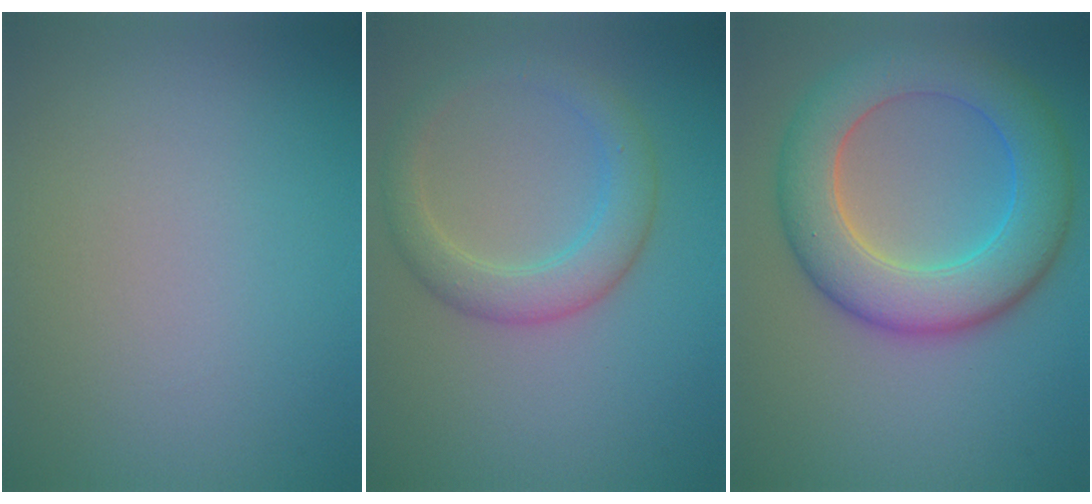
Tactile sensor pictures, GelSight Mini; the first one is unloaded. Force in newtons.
{"total": 3.7, "press": 3.7, "slide": 0.2}
{"total": 8.3, "press": 8.3, "slide": 0.1}